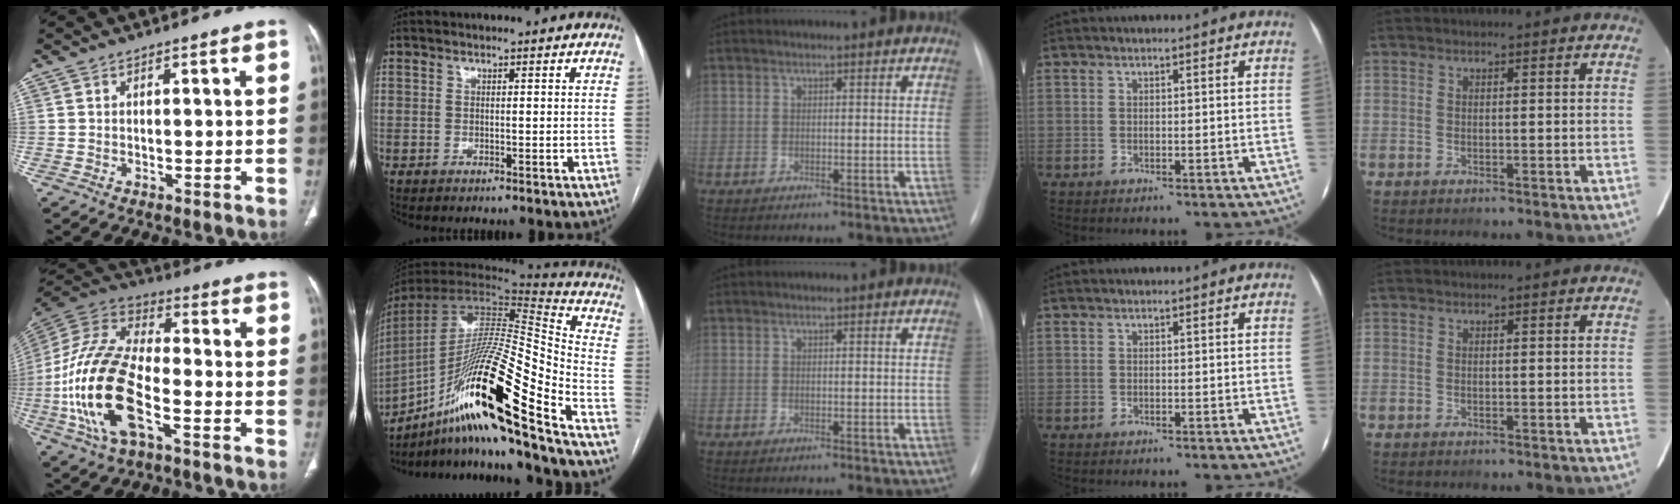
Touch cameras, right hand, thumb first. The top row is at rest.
{"thumb": {"total": 22.1, "force": [-6.5, 10.5, 18.4], "torque": [-0.386, 0.019, -0.122]}, "index": {"total": 28.5, "force": [-16.1, 1.6, 23.4], "torque": [-0.417, -0.022, -0.288]}}